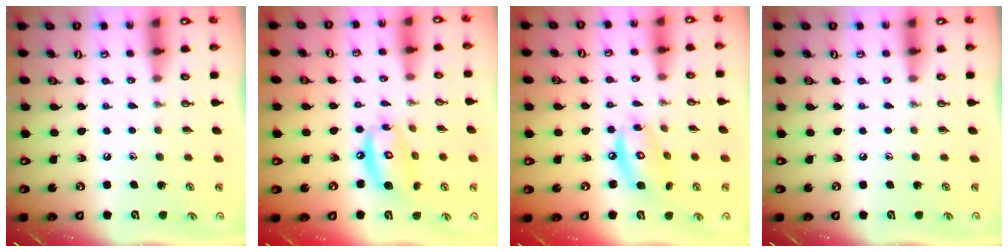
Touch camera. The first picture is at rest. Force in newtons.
{"total": 13.5, "press": 13.5, "slide": 1.3}
{"total": 11.0, "press": 11.0, "slide": 1.0}
{"total": 0.0}